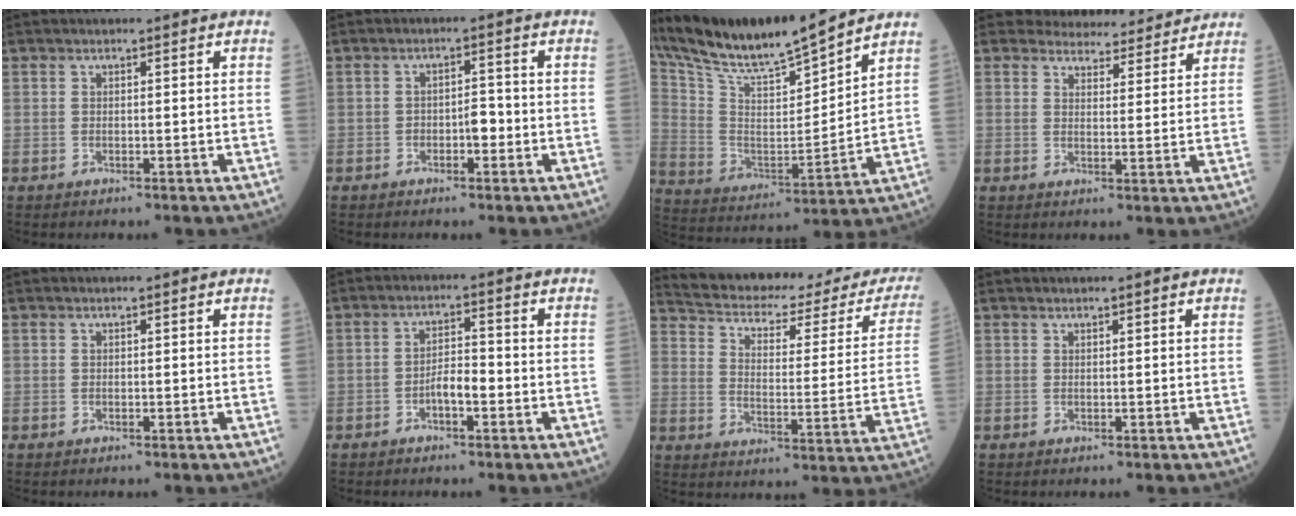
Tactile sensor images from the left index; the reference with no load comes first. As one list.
[{"total": 2.5, "force": [-0.9, 1.2, 2.1], "torque": [-0.027, 0.007, -0.016]}, {"total": 18.3, "force": [16.4, 0.7, 7.9], "torque": [-0.161, 0.001, 0.296]}, {"total": 8.4, "force": [8.1, 2.3, 0.6], "torque": [0.004, 0.001, 0.091]}, {"total": 0.0}, {"total": 3.5, "force": [-1.5, 1.0, 2.9], "torque": [-0.050, 0.008, -0.029]}, {"total": 27.1, "force": [24.4, 5.4, 10.5], "torque": [-0.166, -0.057, 0.296]}, {"total": 0.6, "force": [0.6, -0.1, 0.3], "torque": [-0.009, 0.005, 0.014]}]